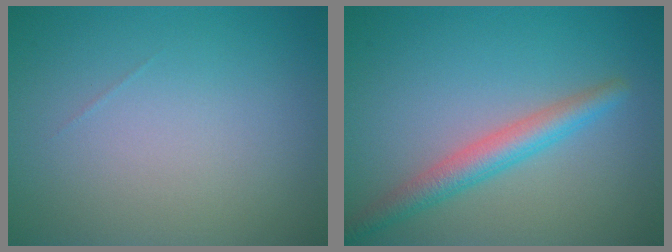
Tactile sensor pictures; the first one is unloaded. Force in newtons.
{"total": 3.3, "press": 3.3, "slide": 0.1}